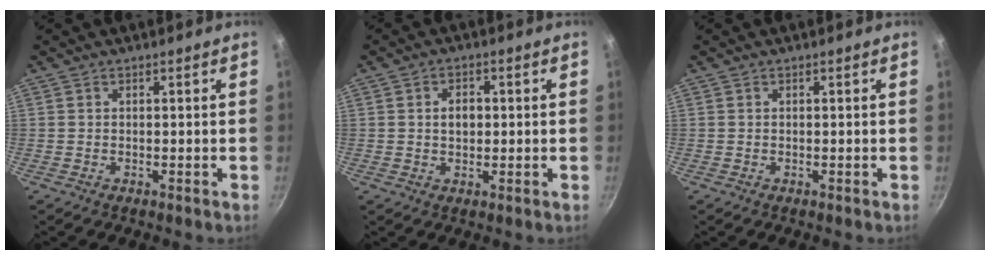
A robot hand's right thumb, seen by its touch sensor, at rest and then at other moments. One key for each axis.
{"total": 3.6, "fx": 0.3, "fy": 2.6, "fz": 2.5, "tx": -0.025, "ty": 0.006, "tz": 0.004}
{"total": 0.0}